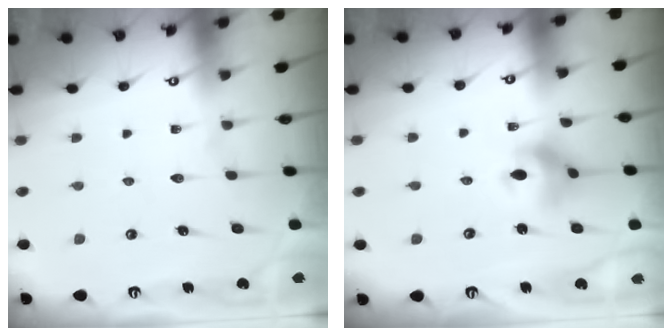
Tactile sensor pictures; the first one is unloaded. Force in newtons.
{"total": 7.0, "press": 7.0, "slide": 0.4}